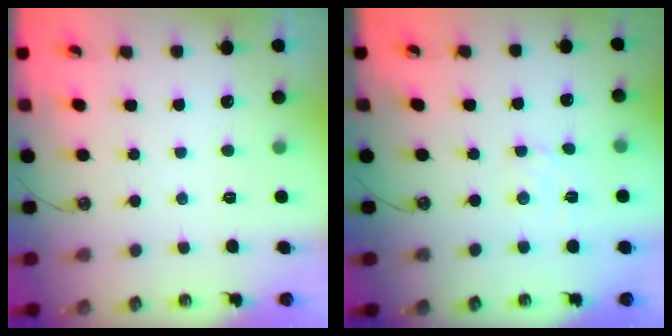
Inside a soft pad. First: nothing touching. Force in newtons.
{"total": 2.1, "press": 2.0, "slide": 0.6}